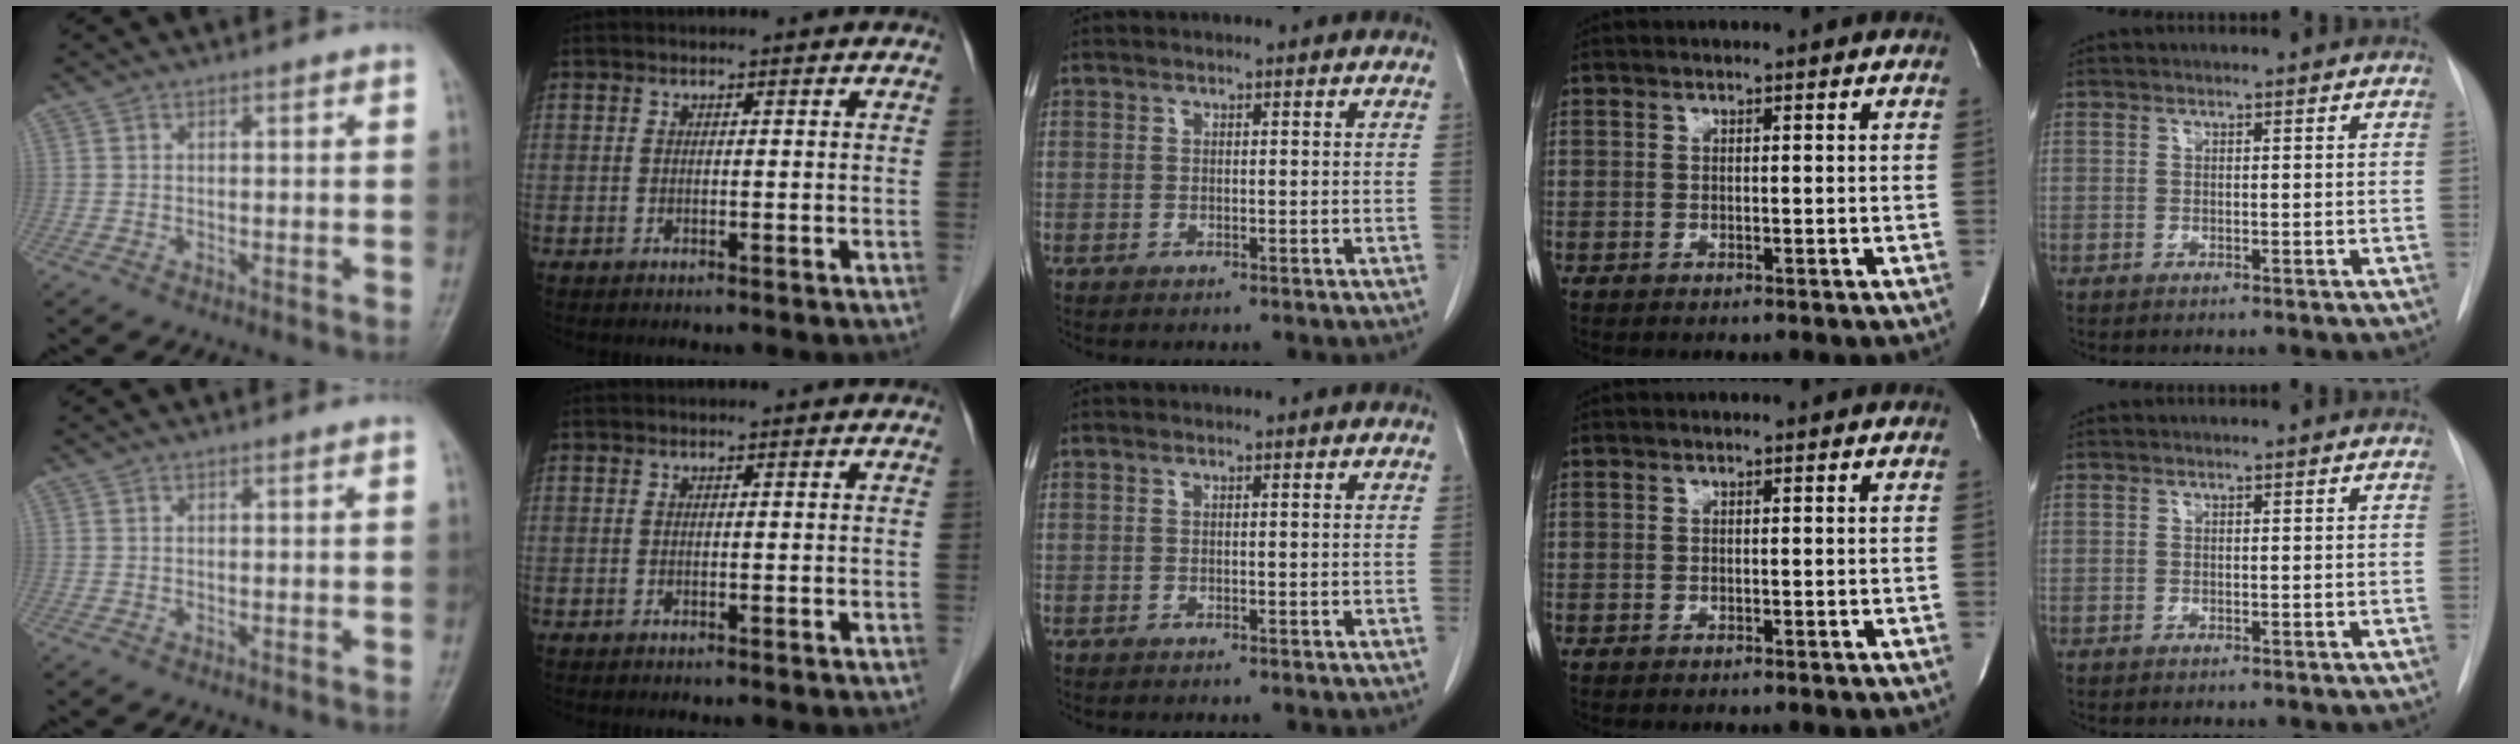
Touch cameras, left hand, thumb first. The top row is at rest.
{}